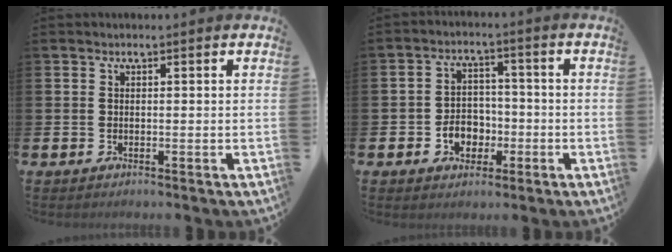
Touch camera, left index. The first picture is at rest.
{"total": 4.5, "force": [-1.5, 3.7, 2.0], "torque": [-0.028, 0.000, -0.035]}